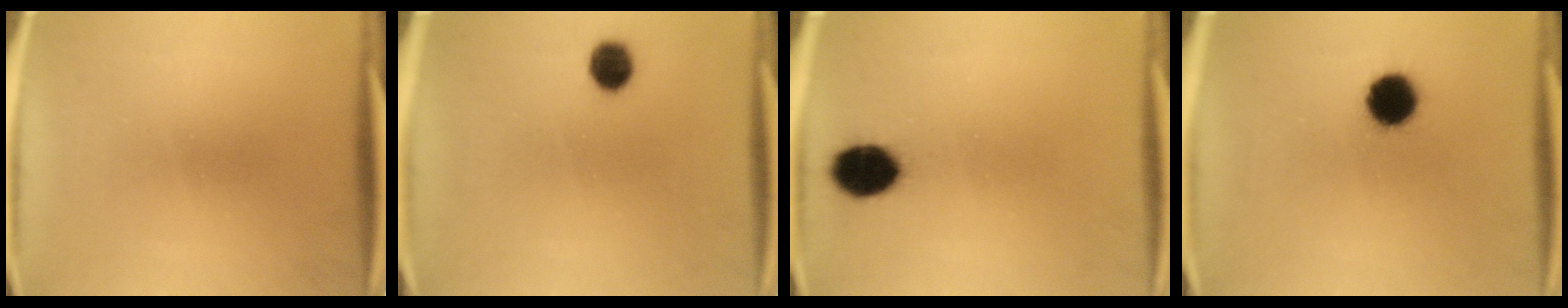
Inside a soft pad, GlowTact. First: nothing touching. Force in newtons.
{"total": 4.8}
{"total": 8.8}
{"total": 9.0}